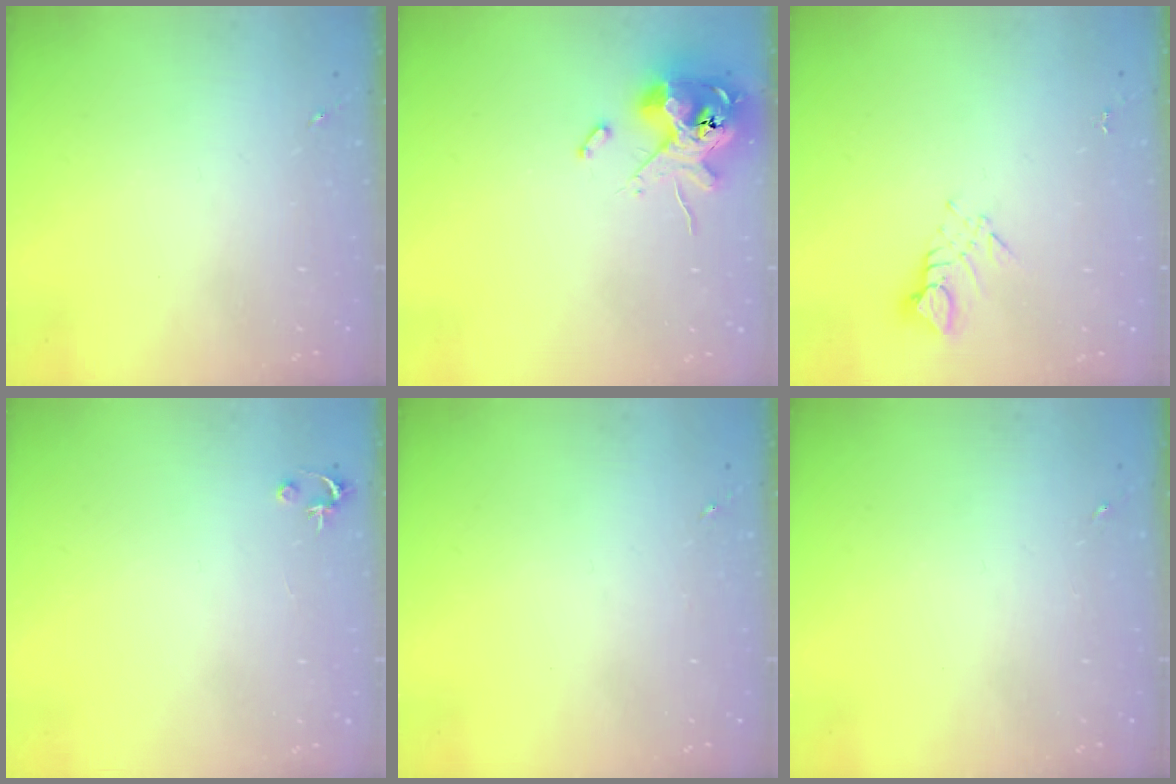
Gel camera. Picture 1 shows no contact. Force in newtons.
{"total": 14.6, "press": 14.4, "slide": 2.8}
{"total": 3.7, "press": 3.7, "slide": 0.2}
{"total": 2.5, "press": 2.5, "slide": 0.2}
{"total": 0.0}
{"total": 0.0}